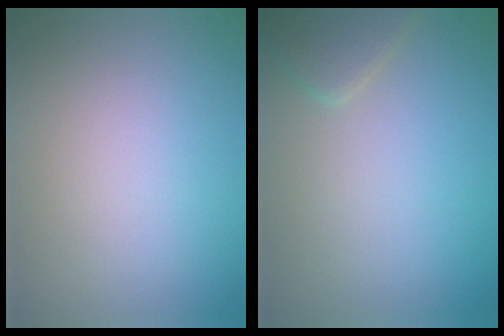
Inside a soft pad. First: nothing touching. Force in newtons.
{"total": 2.1, "press": 2.1, "slide": 0.1}